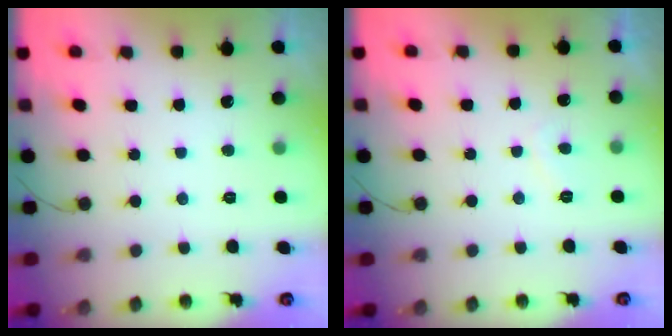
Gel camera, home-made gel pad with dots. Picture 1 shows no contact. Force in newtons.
{"total": 1.4, "press": 1.3, "slide": 0.6}